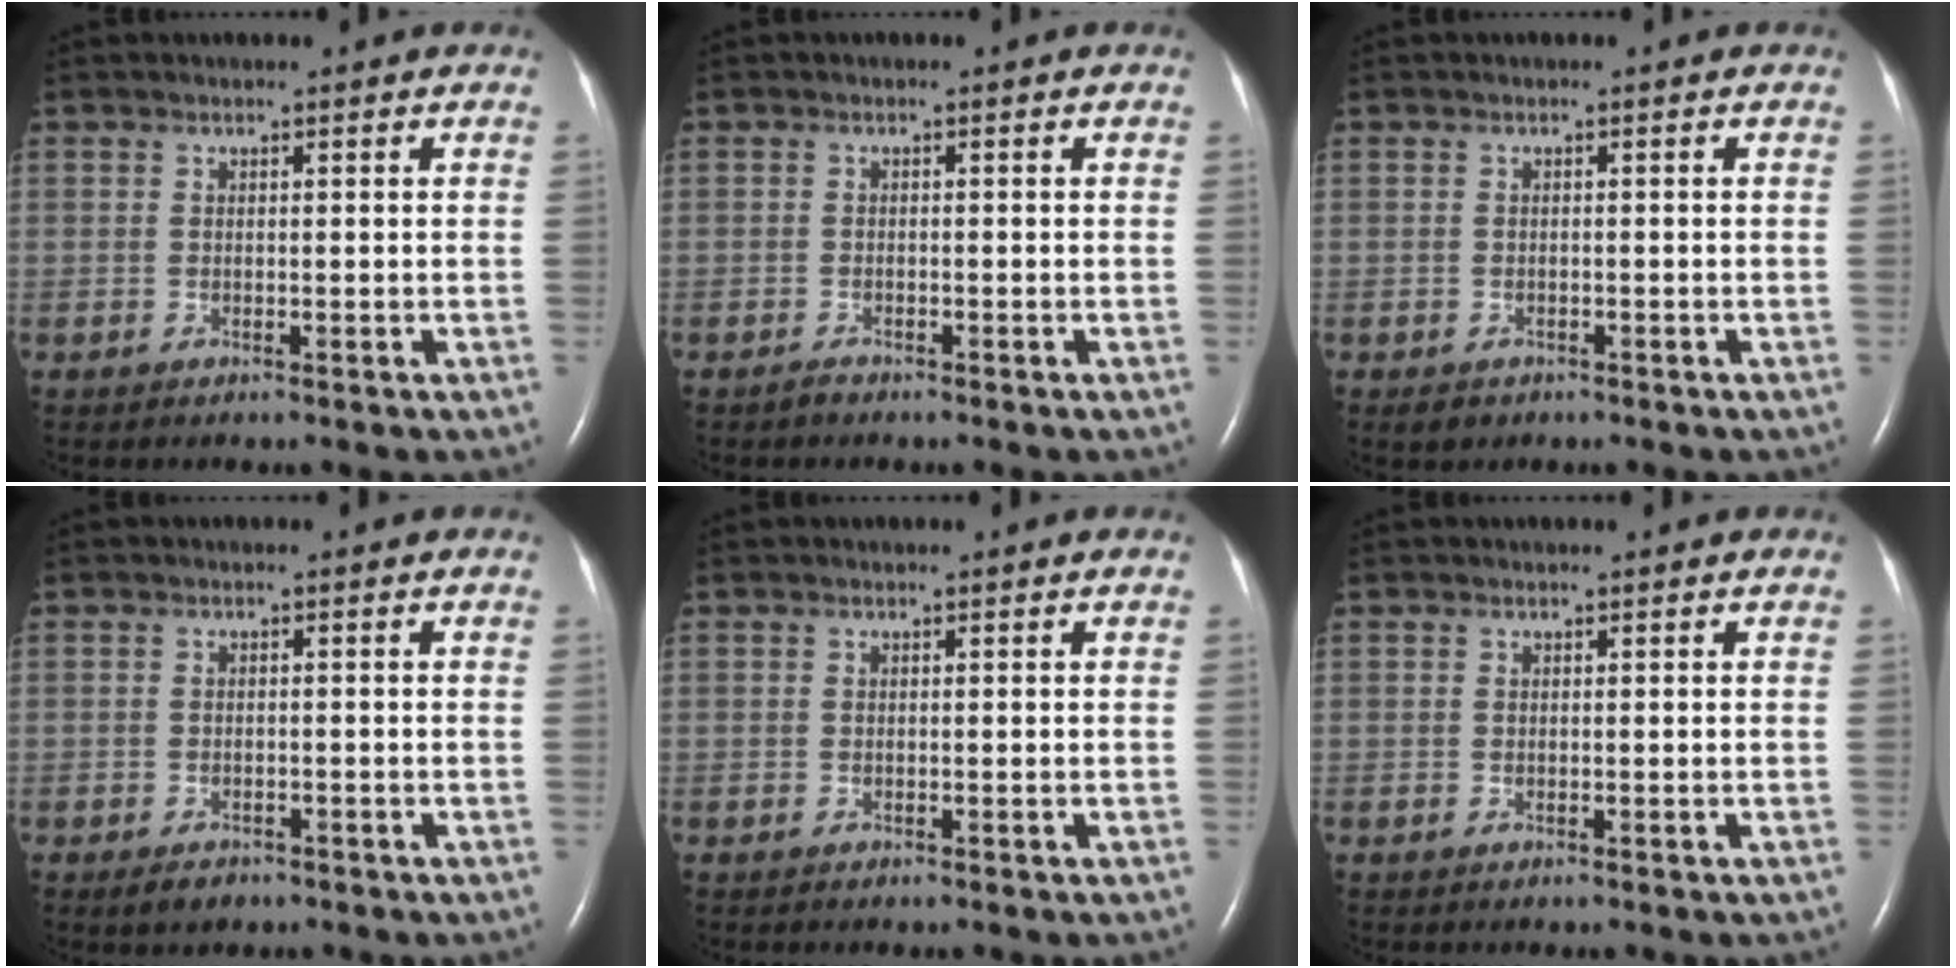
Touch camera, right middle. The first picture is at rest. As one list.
[{"total": 0.9, "force": [-0.8, 0.2, 0.2], "torque": [-0.007, -0.001, -0.015]}, {"total": 1.5, "force": [-0.9, 1.0, 0.4], "torque": [-0.010, 0.001, -0.009]}, {"total": 2.3, "force": [-1.6, 1.3, 1.0], "torque": [-0.021, -0.001, -0.016]}, {"total": 0.0}, {"total": 0.0}]